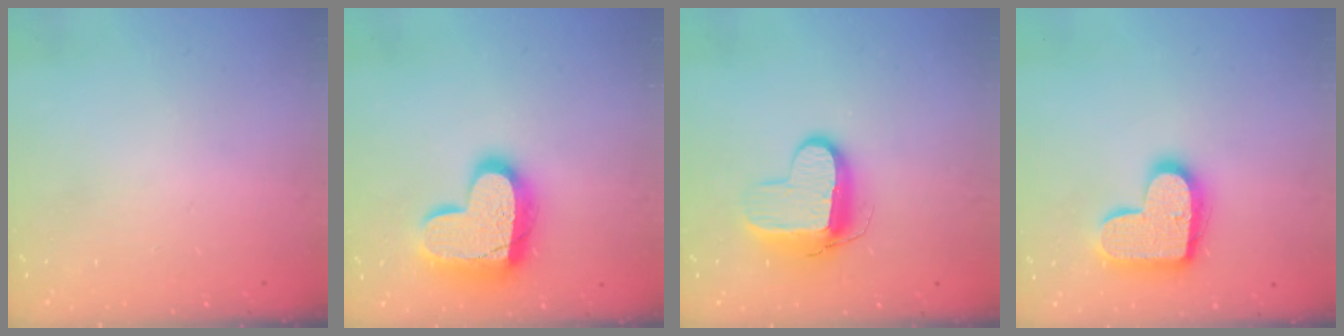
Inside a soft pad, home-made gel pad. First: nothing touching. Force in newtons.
{"total": 17.6, "press": 17.6, "slide": 1.5}
{"total": 10.4, "press": 10.3, "slide": 0.9}
{"total": 16.6, "press": 16.5, "slide": 0.9}